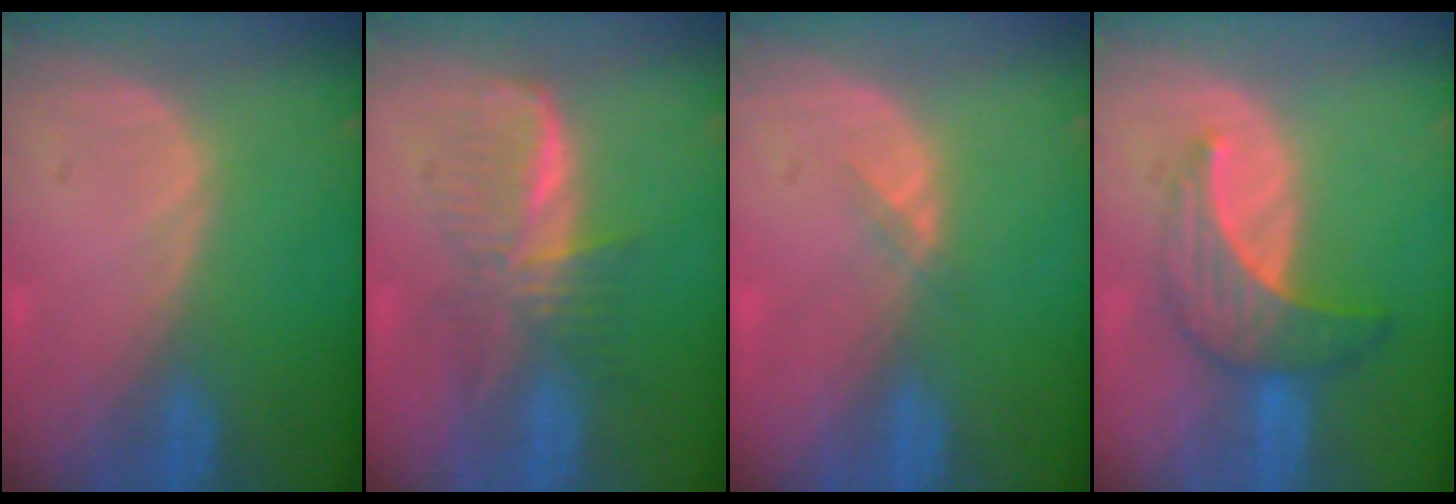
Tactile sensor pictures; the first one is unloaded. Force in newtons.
{"total": 6.2, "press": 6.2, "slide": 0.7}
{"total": 1.3, "press": 0.9, "slide": 0.9}
{"total": 7.1, "press": 6.5, "slide": 2.8}